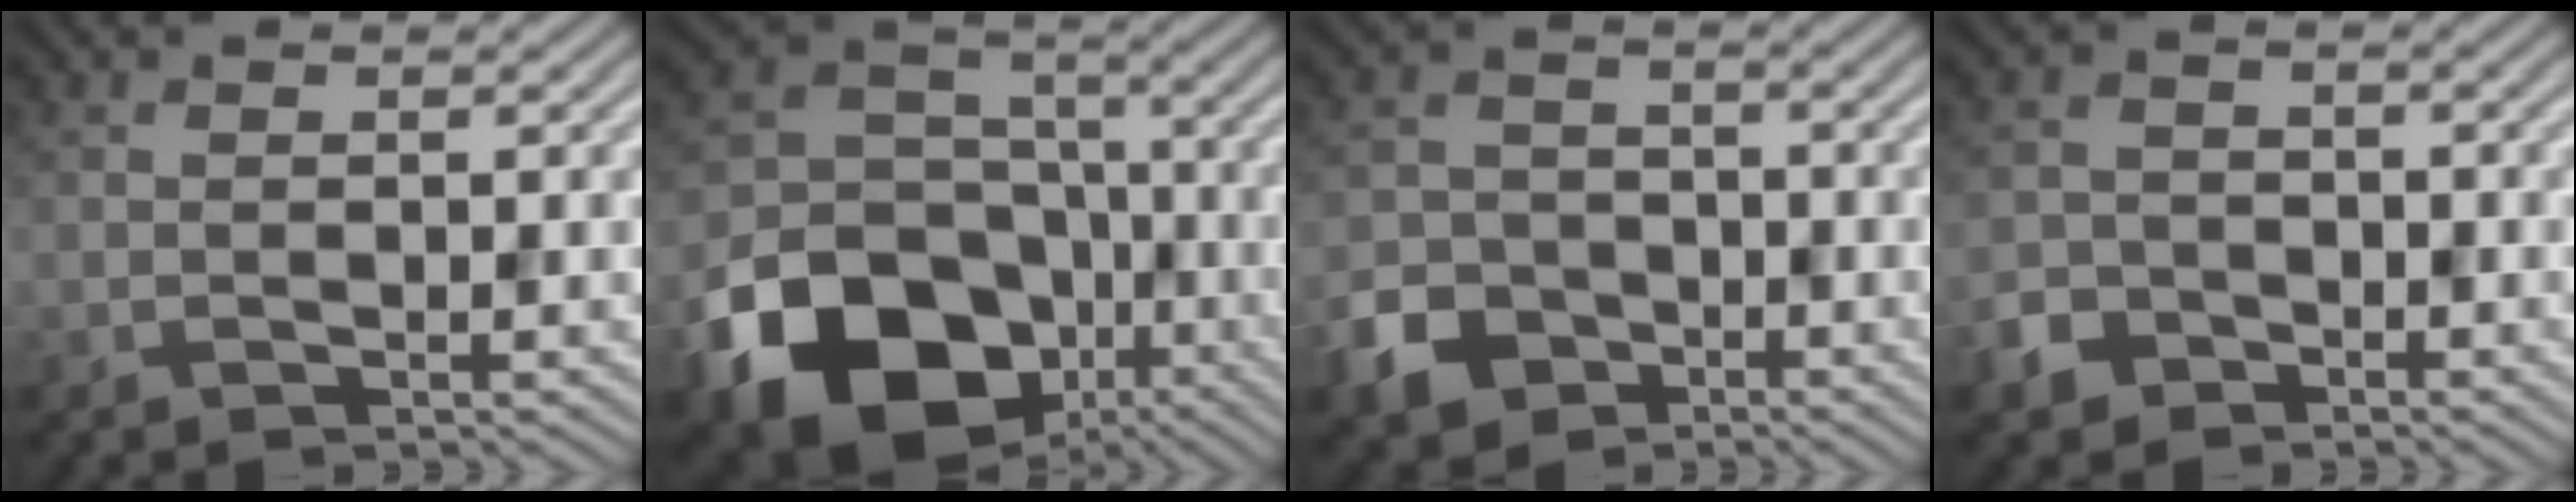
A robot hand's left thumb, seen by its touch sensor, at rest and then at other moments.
{"total": 20.6, "force": [-10.5, 15.5, 8.7], "torque": [-0.185, -0.067, -0.181]}
{"total": 6.5, "force": [-3.9, 4.7, 2.4], "torque": [-0.064, -0.010, -0.082]}
{"total": 3.4, "force": [-2.4, 2.3, 0.9], "torque": [-0.021, -0.003, -0.053]}